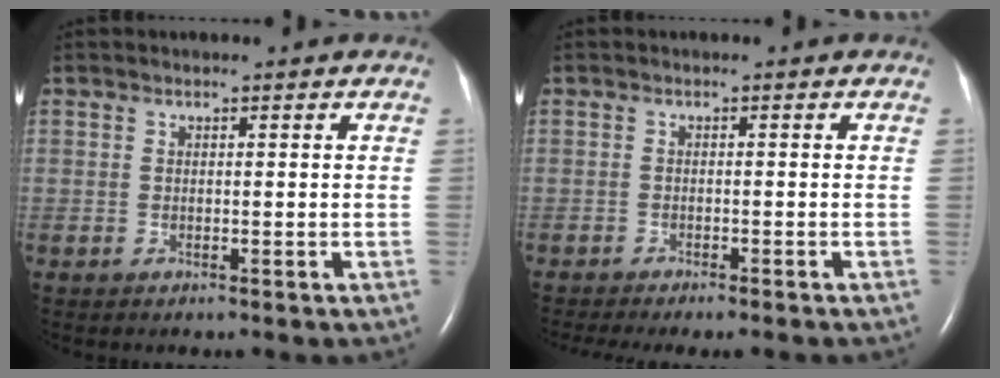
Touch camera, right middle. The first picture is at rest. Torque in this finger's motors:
{"motor_torque": [-0.01, 0.00, 0.07, 0.07]}